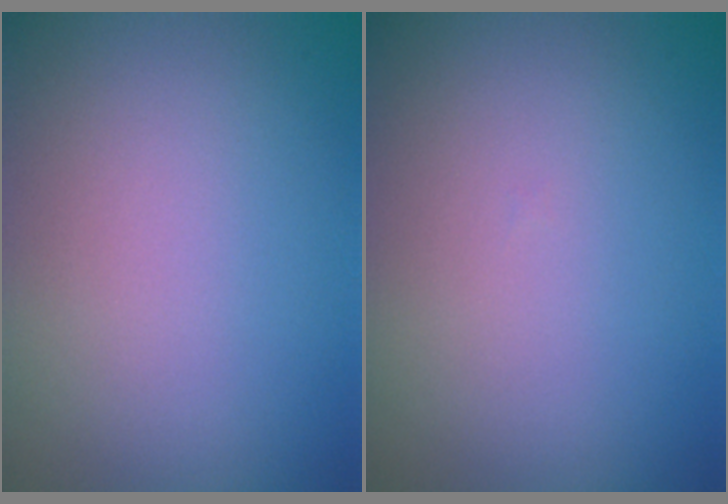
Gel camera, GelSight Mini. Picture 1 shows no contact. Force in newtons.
{"total": 0.0}